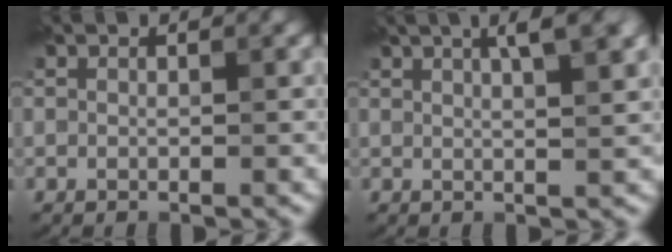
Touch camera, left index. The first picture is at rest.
{"total": 6.7, "force": [3.1, 2.5, 5.4], "torque": [-0.043, 0.036, 0.017]}